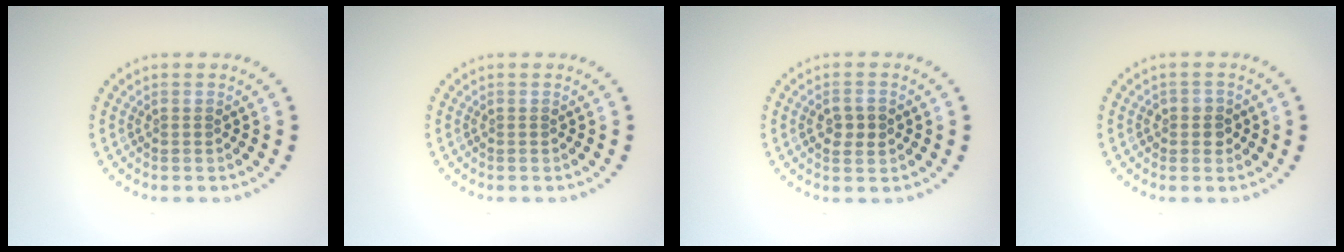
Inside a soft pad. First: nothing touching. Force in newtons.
{"total": 0.0}
{"total": 2.2, "press": 2.2, "slide": 0.2}
{"total": 1.6, "press": 1.4, "slide": 0.7}